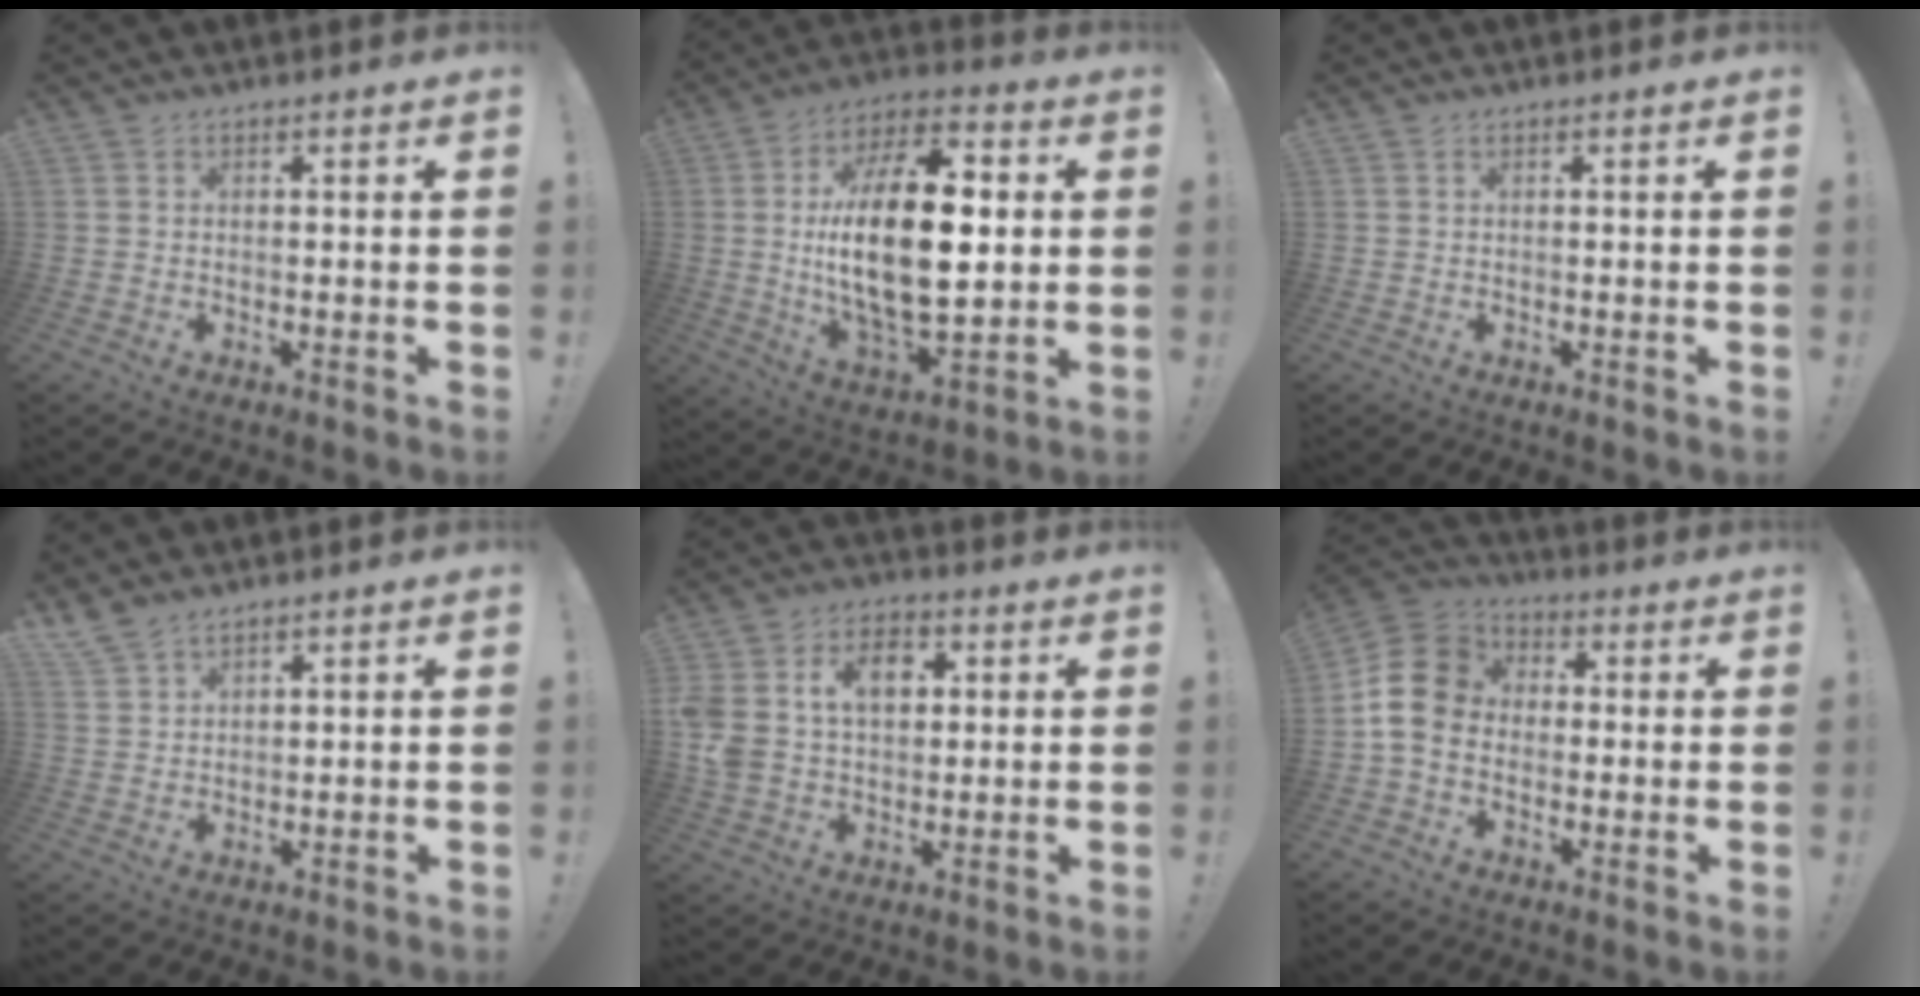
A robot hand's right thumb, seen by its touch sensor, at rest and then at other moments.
{"total": 25.2, "force": [1.5, 12.3, 21.9], "torque": [-0.400, -0.007, 0.017]}
{"total": 0.0}
{"total": 4.4, "force": [3.9, 1.1, 1.7], "torque": [-0.041, -0.023, 0.075]}
{"total": 12.6, "force": [3.5, 9.4, 7.7], "torque": [-0.132, 0.006, 0.067]}
{"total": 11.7, "force": [-0.8, 9.5, 6.7], "torque": [-0.121, 0.026, -0.006]}